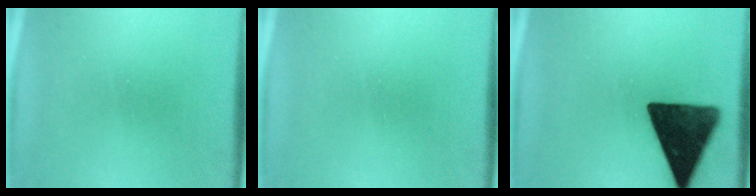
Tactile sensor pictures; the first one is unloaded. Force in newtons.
{"total": 0.0}
{"total": 14.0}